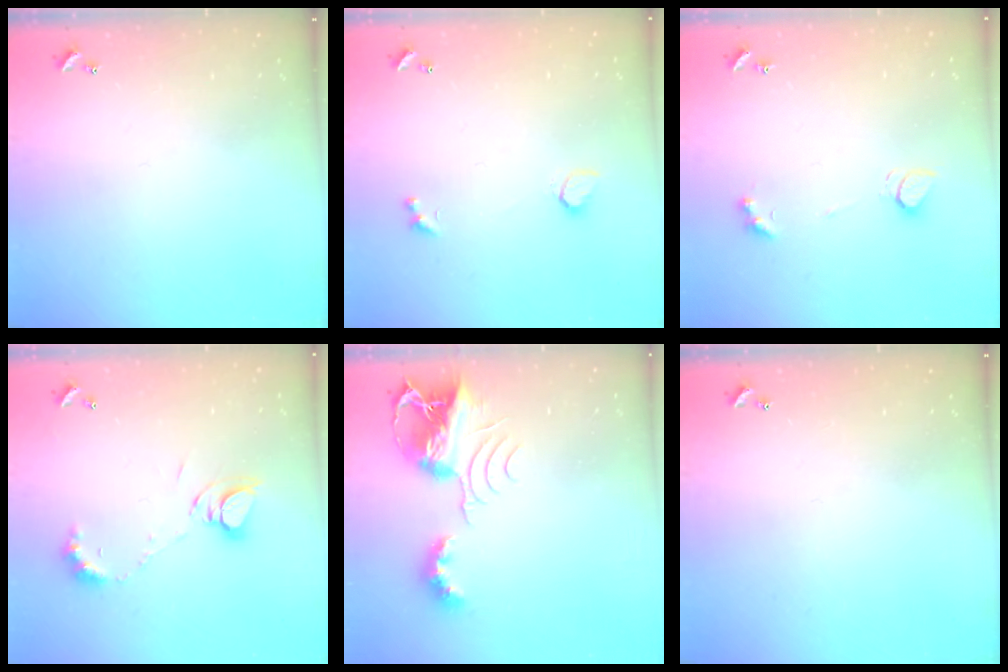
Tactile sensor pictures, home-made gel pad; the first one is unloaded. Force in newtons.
{"total": 1.3, "press": 1.2, "slide": 0.4}
{"total": 2.4, "press": 2.3, "slide": 0.6}
{"total": 8.3, "press": 8.2, "slide": 1.0}
{"total": 9.4, "press": 9.3, "slide": 1.2}
{"total": 0.0}